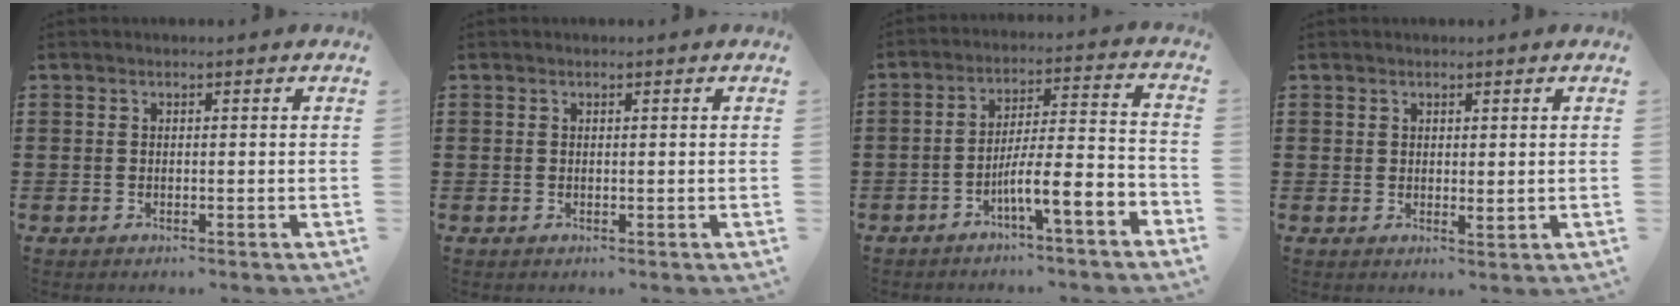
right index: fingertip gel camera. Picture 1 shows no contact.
{"total": 0.0}
{"total": 8.1, "force": [-4.7, 1.1, 6.5], "torque": [-0.109, -0.004, -0.086]}
{"total": 1.2, "force": [1.0, 0.5, 0.5], "torque": [-0.011, 0.002, 0.019]}